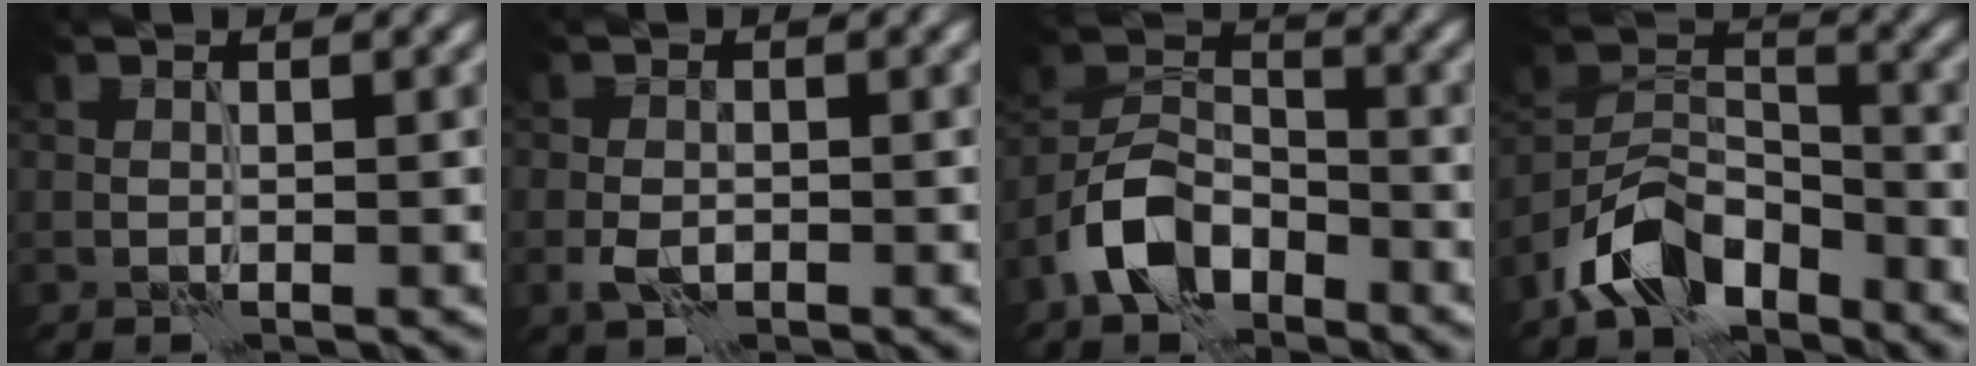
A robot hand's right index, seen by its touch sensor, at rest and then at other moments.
{"total": 2.1, "force": [-0.7, 1.3, 1.4], "torque": [-0.029, -0.001, -0.016]}
{"total": 6.1, "force": [-3.7, 3.7, 3.3], "torque": [-0.061, 0.005, -0.080]}
{"total": 7.2, "force": [-5.2, 3.6, 3.4], "torque": [-0.055, 0.000, -0.110]}